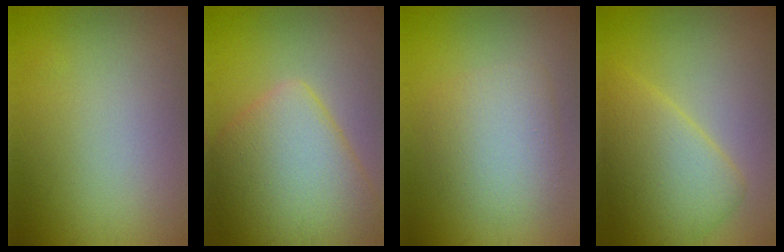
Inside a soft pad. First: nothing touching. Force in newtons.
{"total": 8.1, "press": 8.1, "slide": 0.3}
{"total": 4.1, "press": 4.1, "slide": 0.3}
{"total": 5.9, "press": 5.9, "slide": 0.0}